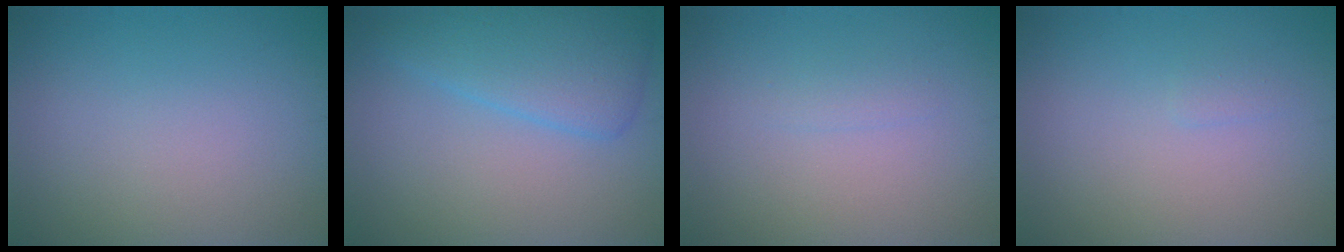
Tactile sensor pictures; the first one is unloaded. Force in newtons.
{"total": 4.4, "press": 4.4, "slide": 0.1}
{"total": 0.7, "press": 0.7, "slide": 0.1}
{"total": 0.5, "press": 0.5, "slide": 0.1}